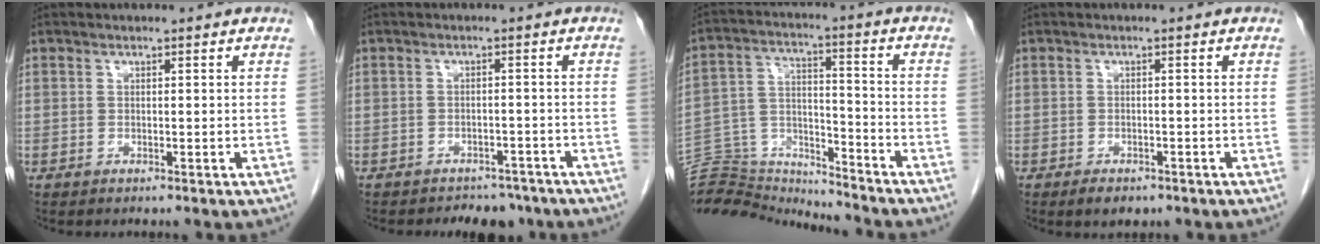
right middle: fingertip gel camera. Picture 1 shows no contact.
{"total": 5.7, "force": [-4.9, 2.7, 0.8], "torque": [-0.005, 0.004, -0.061]}
{"total": 14.6, "force": [-14.5, 2.0, 0.7], "torque": [-0.019, 0.047, -0.246]}
{"total": 2.7, "force": [-1.8, 1.4, 1.4], "torque": [-0.021, -0.001, -0.020]}